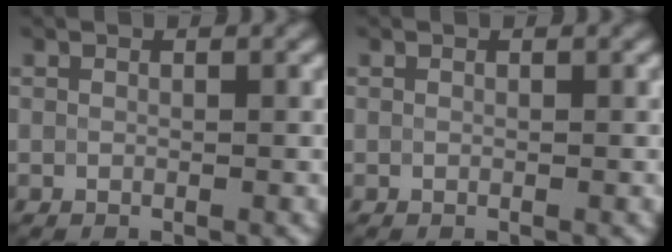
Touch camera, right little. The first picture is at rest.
{"total": 0.0}